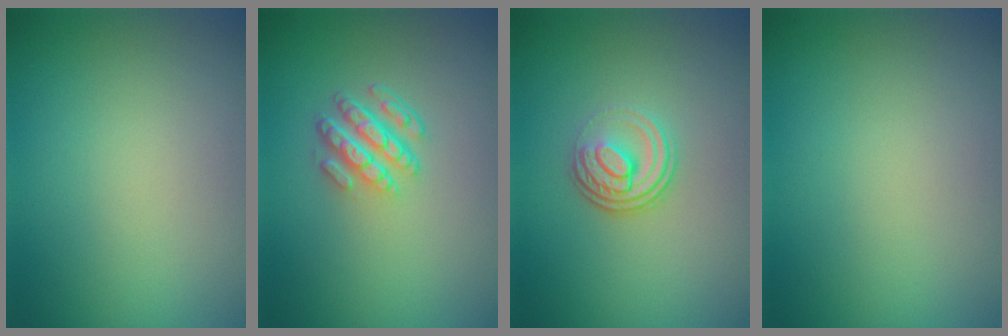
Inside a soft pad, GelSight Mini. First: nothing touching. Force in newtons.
{"total": 4.1, "press": 2.9, "slide": 2.9}
{"total": 3.5, "press": 2.6, "slide": 2.4}
{"total": 0.0}